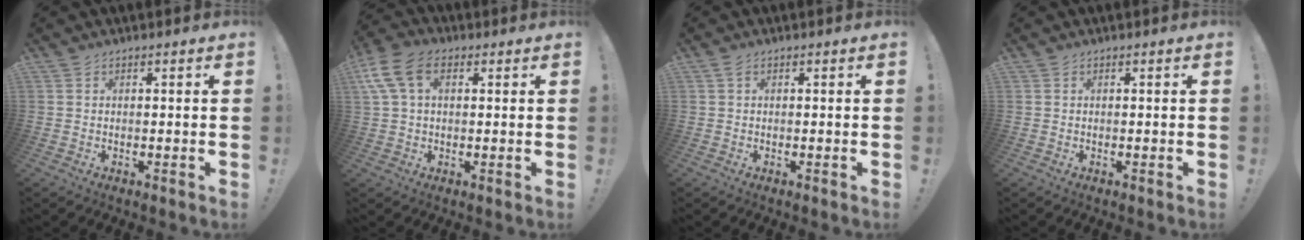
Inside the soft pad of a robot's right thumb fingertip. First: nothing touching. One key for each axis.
{"total": 10.3, "fx": 3.2, "fy": 6.6, "fz": 7.3, "tx": -0.157, "ty": 0.007, "tz": 0.063}
{"total": 1.0, "fx": 0.4, "fy": 0.4, "fz": 0.8, "tx": -0.018, "ty": 0.001, "tz": 0.006}
{"total": 0.0}